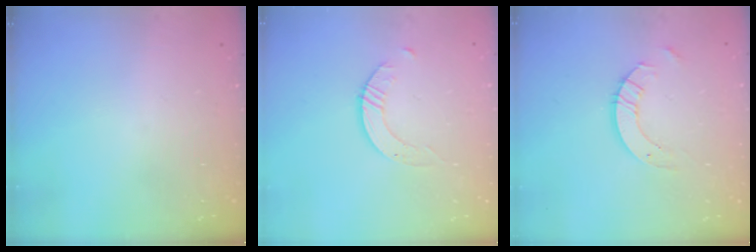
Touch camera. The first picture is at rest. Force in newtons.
{"total": 1.7, "press": 1.7, "slide": 0.2}
{"total": 6.1, "press": 6.1, "slide": 0.6}